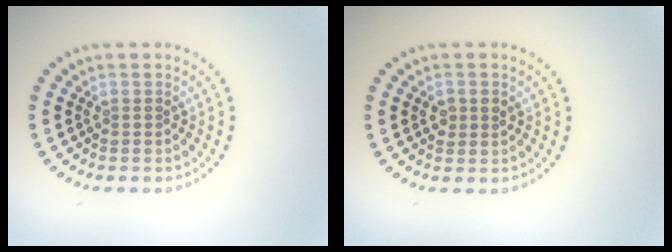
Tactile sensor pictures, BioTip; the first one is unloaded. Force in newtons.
{"total": 1.5, "press": 1.5, "slide": 0.0}